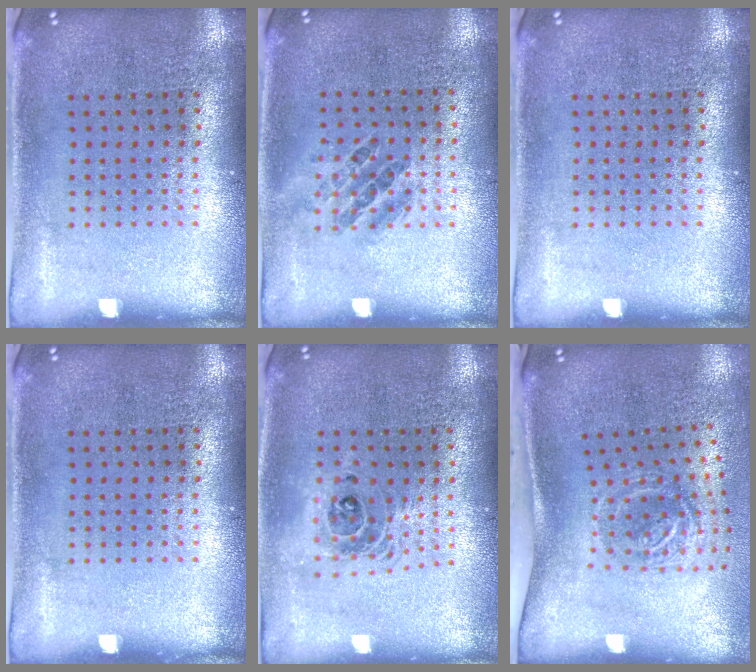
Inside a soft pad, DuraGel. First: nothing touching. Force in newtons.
{"total": 0.9, "press": 0.7, "slide": 0.5}
{"total": 0.0}
{"total": 0.0}
{"total": 1.4, "press": 1.2, "slide": 0.8}
{"total": 2.0, "press": 1.3, "slide": 1.6}